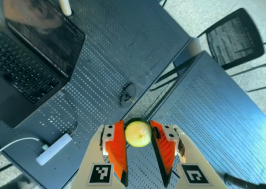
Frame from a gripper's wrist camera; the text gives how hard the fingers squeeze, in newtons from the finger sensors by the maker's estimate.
{"total": 8.0, "left": 7.7, "right": 8.4}